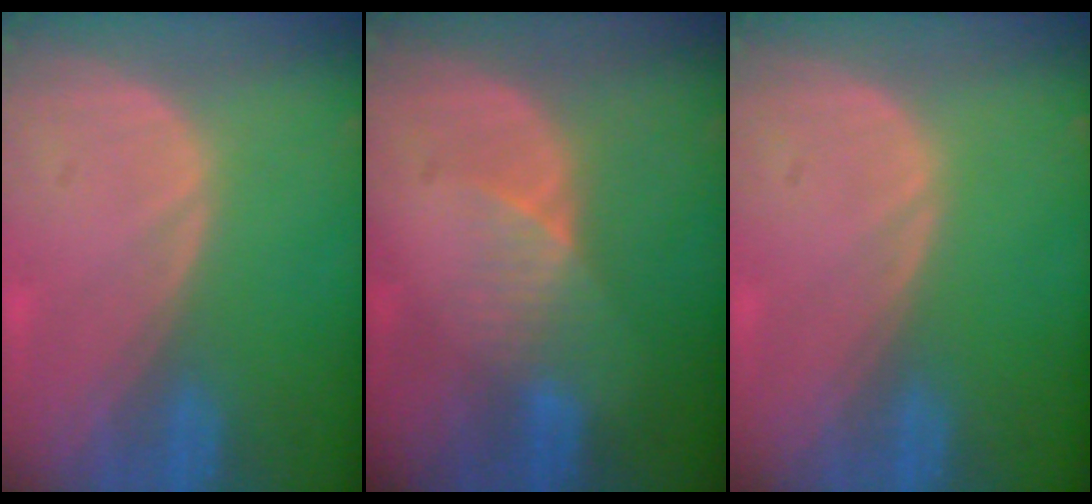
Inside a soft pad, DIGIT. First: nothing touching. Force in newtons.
{"total": 3.6, "press": 3.3, "slide": 1.4}
{"total": 0.0}